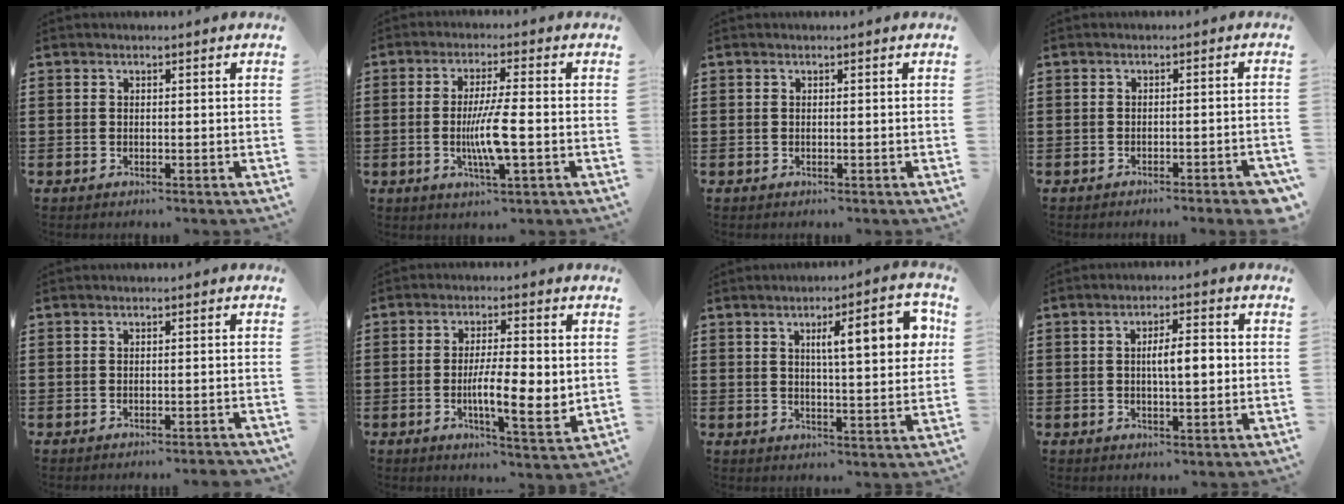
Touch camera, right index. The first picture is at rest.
{"total": 6.8, "force": [-1.3, 0.7, 6.6], "torque": [-0.133, -0.013, -0.028]}
{"total": 0.0}
{"total": 2.3, "force": [-1.8, -0.1, 1.4], "torque": [-0.021, -0.001, -0.034]}
{"total": 1.0, "force": [-0.9, -0.1, 0.3], "torque": [-0.007, 0.001, -0.019]}
{"total": 8.4, "force": [-0.7, 2.1, 8.1], "torque": [-0.131, -0.003, -0.011]}
{"total": 10.0, "force": [3.3, 2.4, 9.1], "torque": [-0.137, -0.004, 0.044]}
{"total": 4.7, "force": [0.1, 1.4, 4.5], "torque": [-0.073, 0.002, -0.003]}